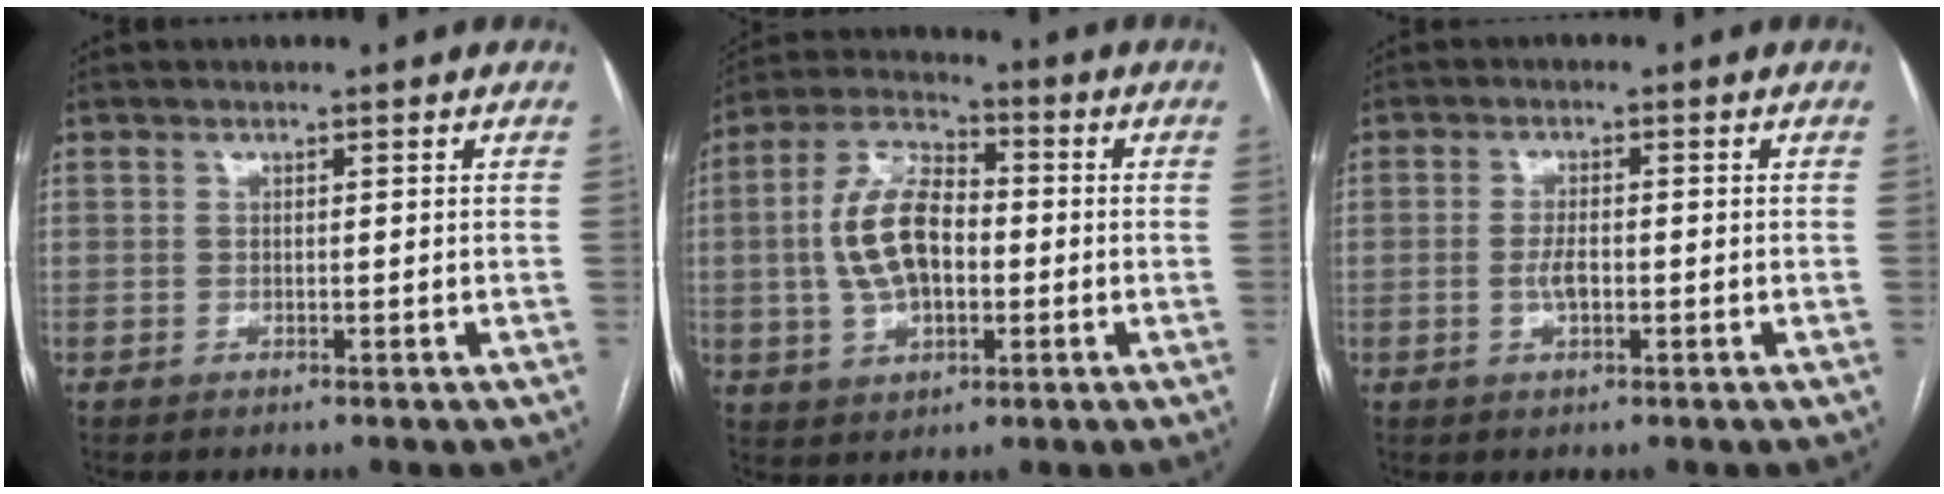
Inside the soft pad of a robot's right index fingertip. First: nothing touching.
{"total": 12.1, "force": [-0.6, 6.4, 10.3], "torque": [-0.219, 0.023, -0.008]}
{"total": 2.9, "force": [-0.7, 0.9, 2.7], "torque": [-0.059, 0.000, -0.012]}